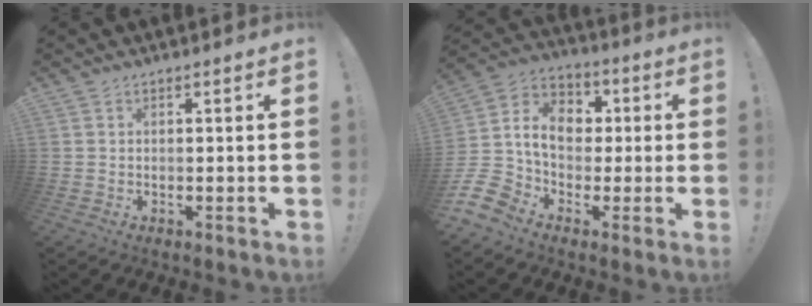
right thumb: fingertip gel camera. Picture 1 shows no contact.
{"total": 14.0, "force": [-1.1, 11.7, 7.6], "torque": [-0.137, 0.011, -0.015]}